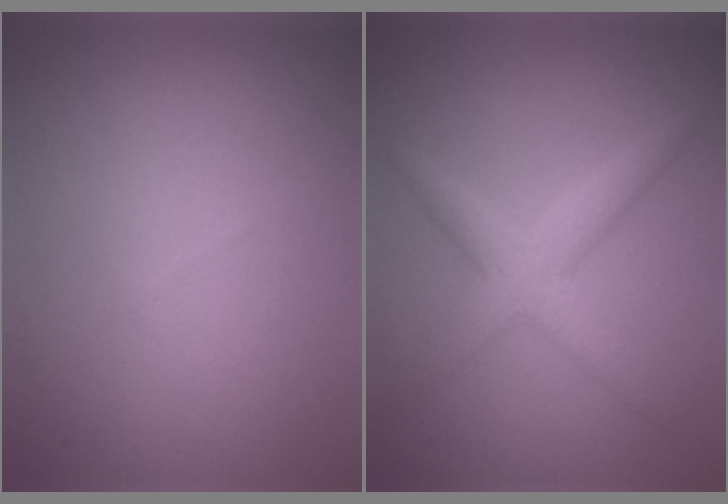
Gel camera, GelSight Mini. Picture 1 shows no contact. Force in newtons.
{"total": 3.4, "press": 3.4, "slide": 0.2}